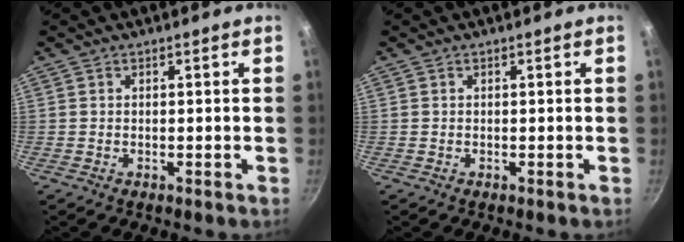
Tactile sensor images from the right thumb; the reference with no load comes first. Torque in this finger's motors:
{"motor_torque": [0.00, 0.00, 0.02, 0.01, 0.01]}